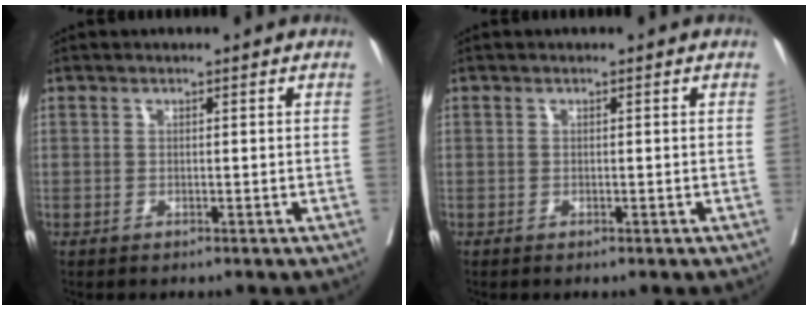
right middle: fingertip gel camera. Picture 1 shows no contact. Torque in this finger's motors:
{"motor_torque": [0.99, -1.14, -0.36, -0.21]}